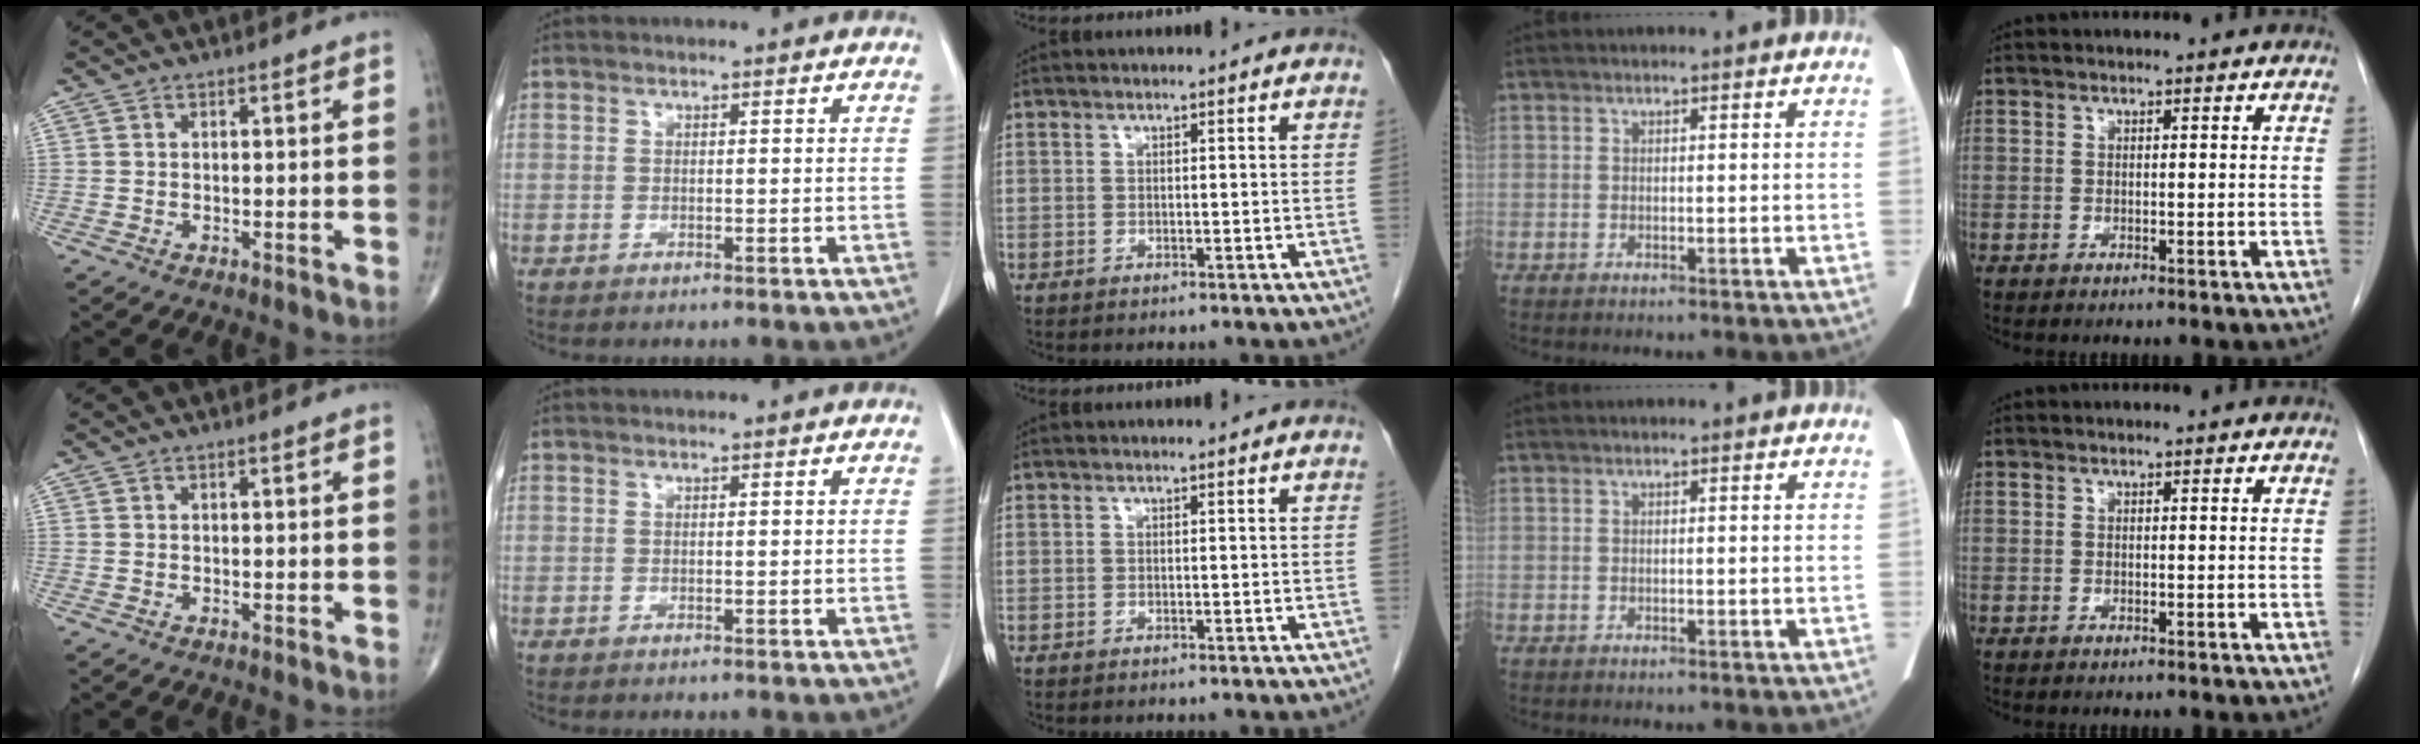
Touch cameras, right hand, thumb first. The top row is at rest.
{}